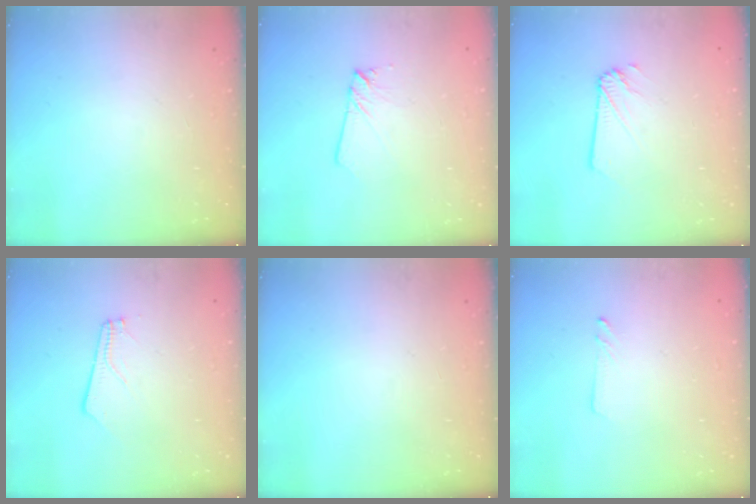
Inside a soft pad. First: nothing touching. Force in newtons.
{"total": 3.3, "press": 3.3, "slide": 0.3}
{"total": 1.8, "press": 1.8, "slide": 0.2}
{"total": 2.4, "press": 2.4, "slide": 0.4}
{"total": 0.0}
{"total": 1.8, "press": 1.7, "slide": 0.0}